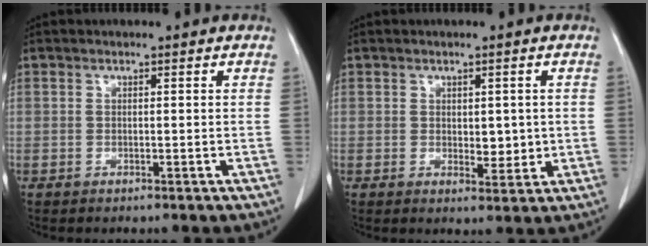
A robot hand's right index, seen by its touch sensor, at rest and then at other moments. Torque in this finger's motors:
{"motor_torque": [0.06, 0.15, 0.07, 0.02]}